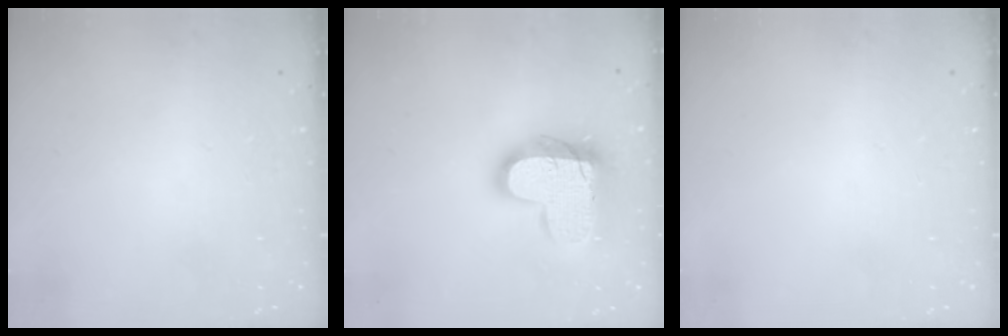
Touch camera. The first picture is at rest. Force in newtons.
{"total": 17.7, "press": 17.7, "slide": 1.3}
{"total": 0.0}